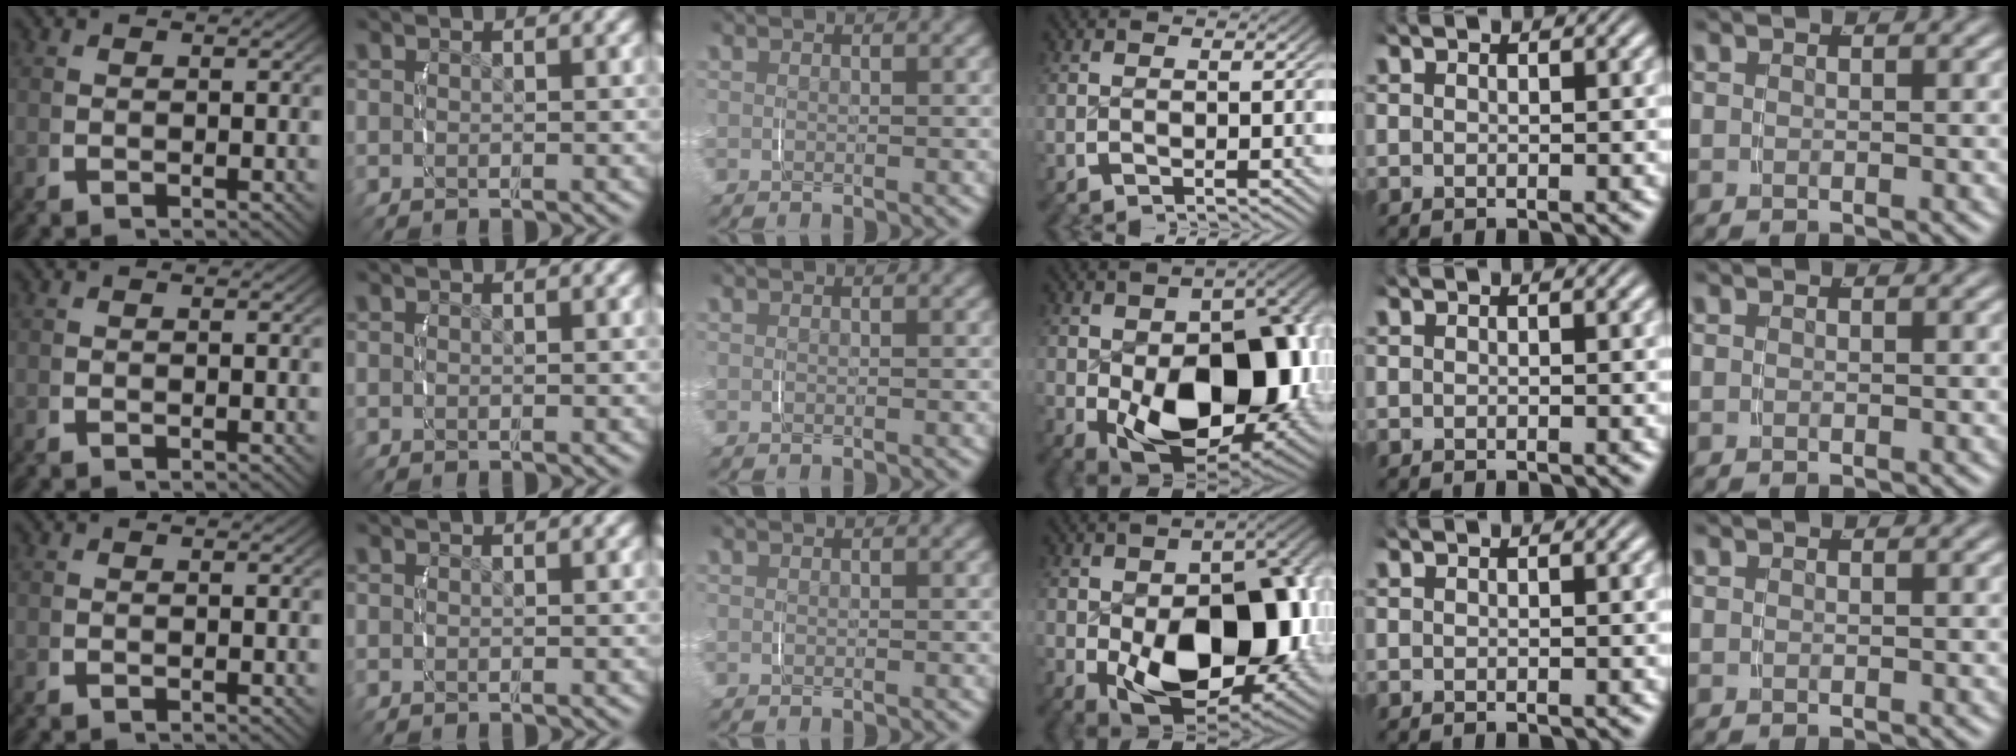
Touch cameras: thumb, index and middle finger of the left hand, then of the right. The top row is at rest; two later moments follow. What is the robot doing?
{"motion": "grasp_and_lifting", "object": "velcro strap"}